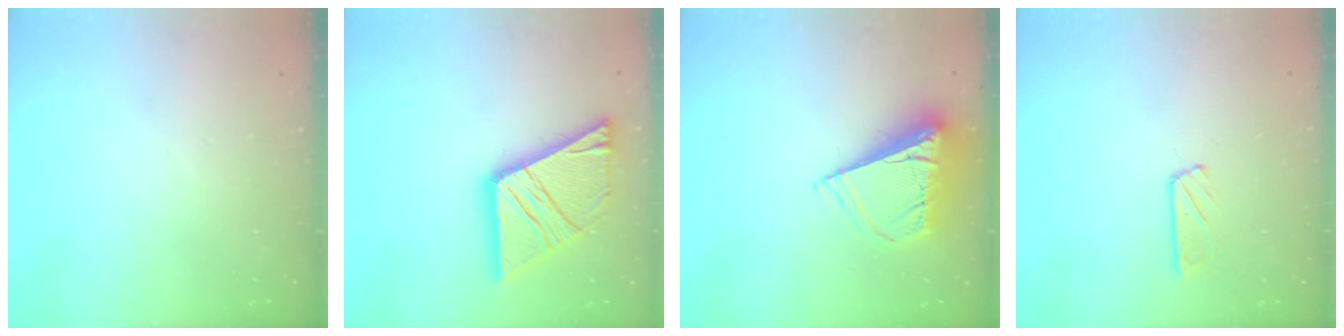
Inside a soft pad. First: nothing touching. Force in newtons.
{"total": 19.0, "press": 19.0, "slide": 1.6}
{"total": 10.8, "press": 10.7, "slide": 1.3}
{"total": 3.4, "press": 3.4, "slide": 0.3}